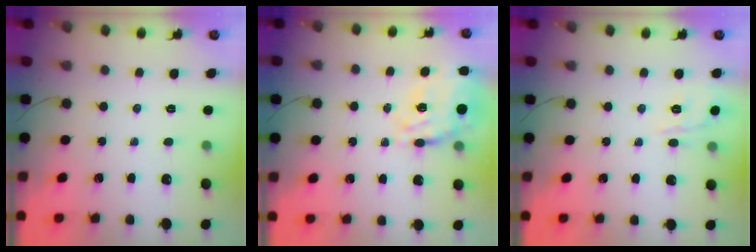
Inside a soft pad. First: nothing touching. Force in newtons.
{"total": 14.3, "press": 13.7, "slide": 3.9}
{"total": 7.5, "press": 7.4, "slide": 1.0}